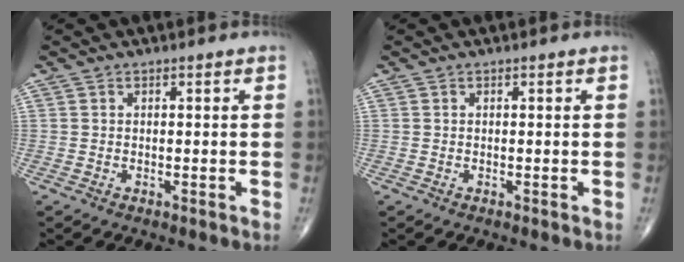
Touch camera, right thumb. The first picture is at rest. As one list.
[{"total": 0.0}]